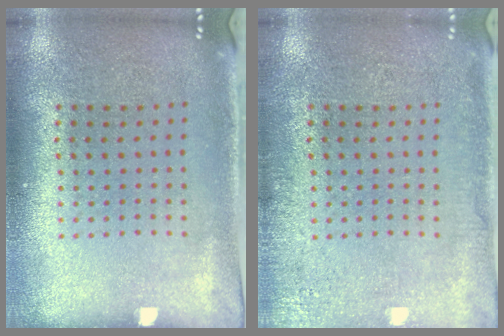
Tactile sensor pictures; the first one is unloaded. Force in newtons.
{"total": 2.5, "press": 2.4, "slide": 0.5}